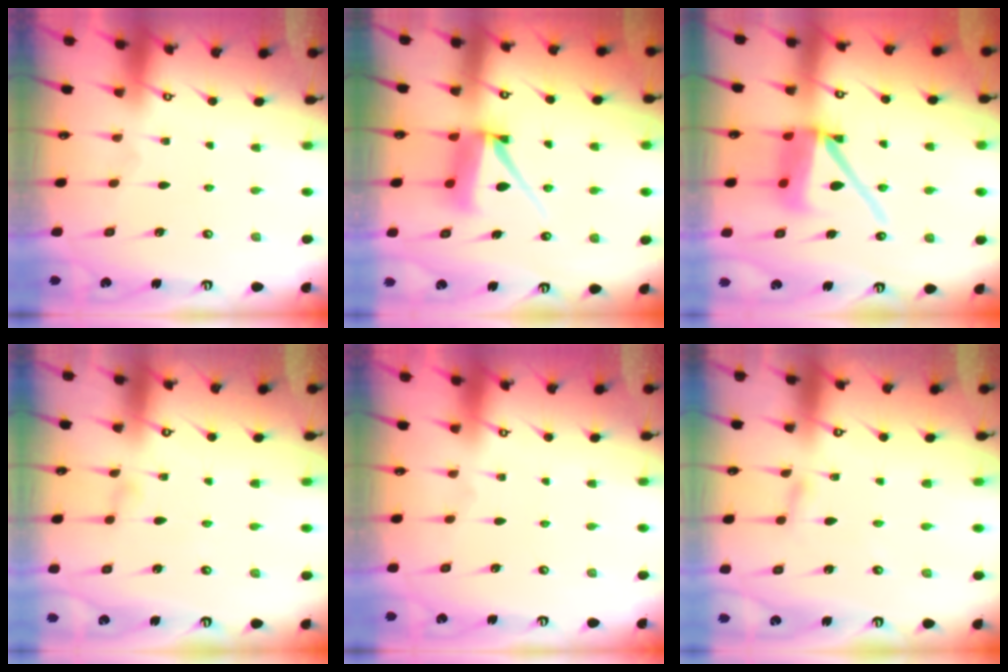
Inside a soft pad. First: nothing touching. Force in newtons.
{"total": 8.8, "press": 8.7, "slide": 1.0}
{"total": 13.5, "press": 13.4, "slide": 1.7}
{"total": 3.8, "press": 3.8, "slide": 0.5}
{"total": 0.0}
{"total": 3.1, "press": 3.1, "slide": 0.3}